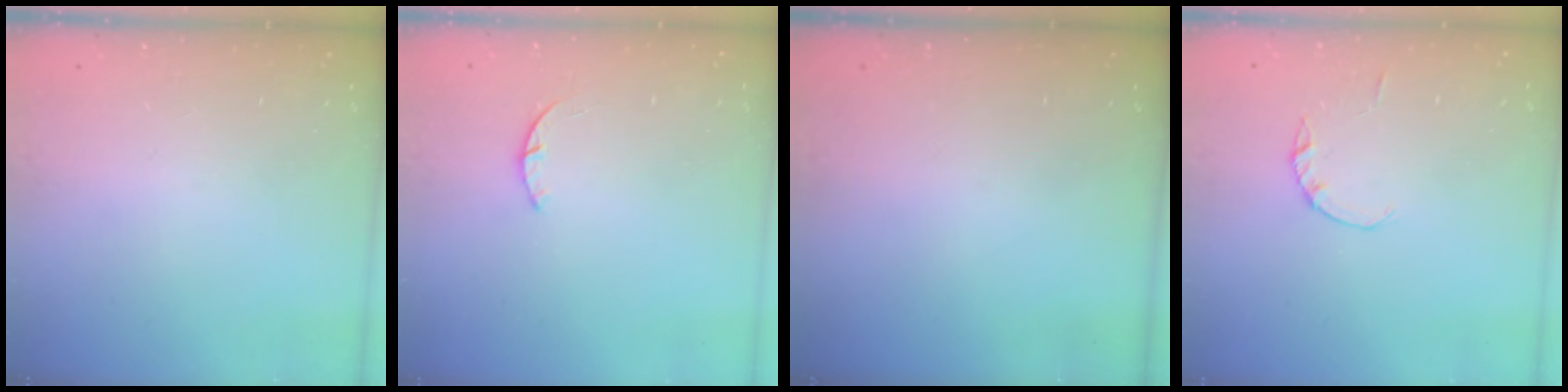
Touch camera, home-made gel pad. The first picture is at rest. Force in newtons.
{"total": 1.4, "press": 1.4, "slide": 0.3}
{"total": 0.0}
{"total": 1.0, "press": 1.0, "slide": 0.2}